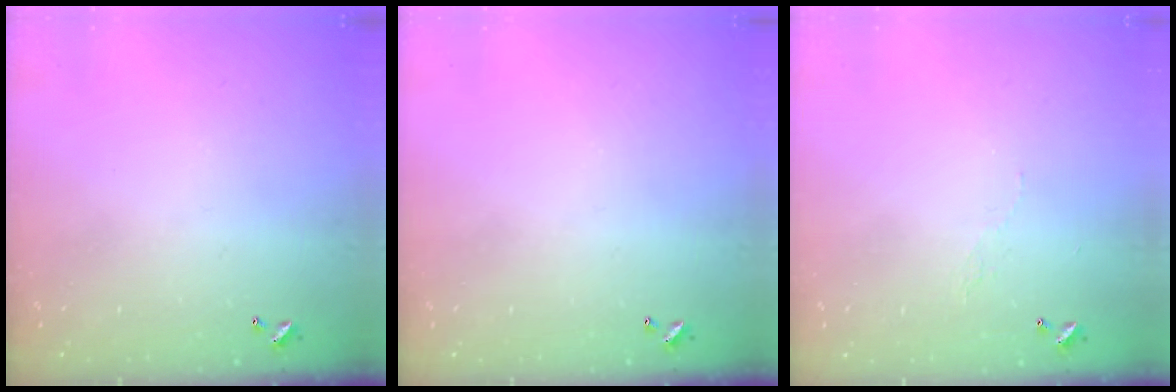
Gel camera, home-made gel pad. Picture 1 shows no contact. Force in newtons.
{"total": 0.0}
{"total": 2.9, "press": 2.9, "slide": 0.5}